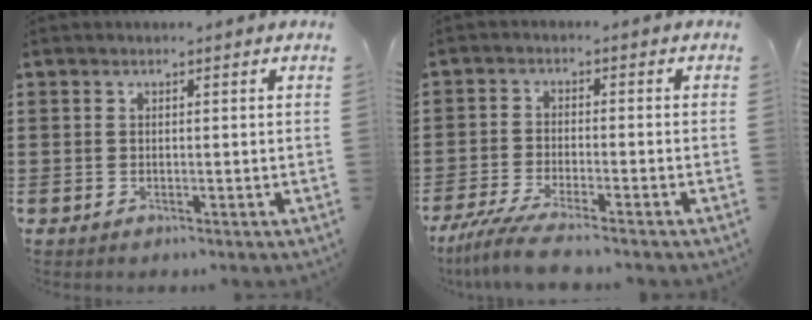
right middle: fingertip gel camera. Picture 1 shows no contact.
{"total": 5.0, "force": [-4.3, 0.0, 2.6], "torque": [-0.072, -0.022, -0.087]}